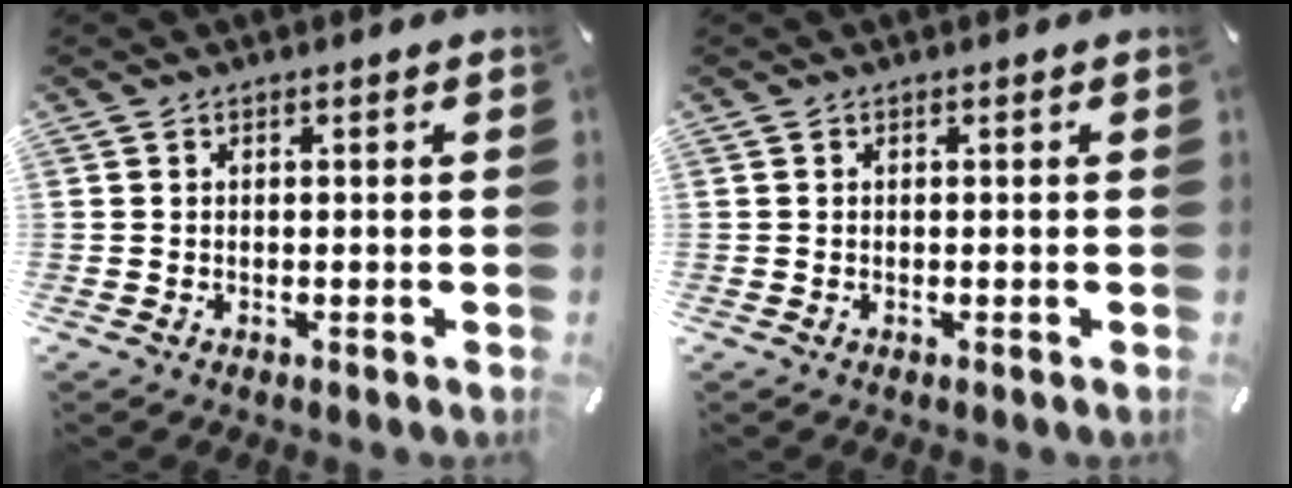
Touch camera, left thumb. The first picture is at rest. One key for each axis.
{"total": 0.0}